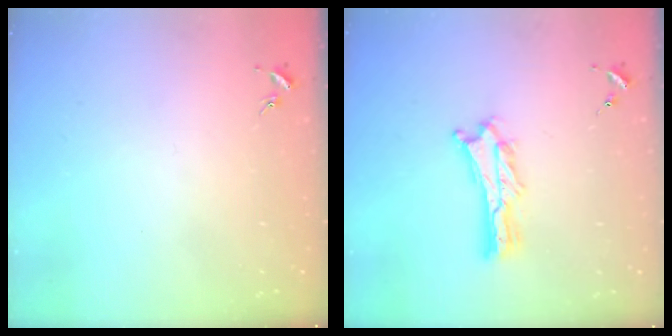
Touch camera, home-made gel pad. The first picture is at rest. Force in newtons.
{"total": 2.7, "press": 2.7, "slide": 0.3}